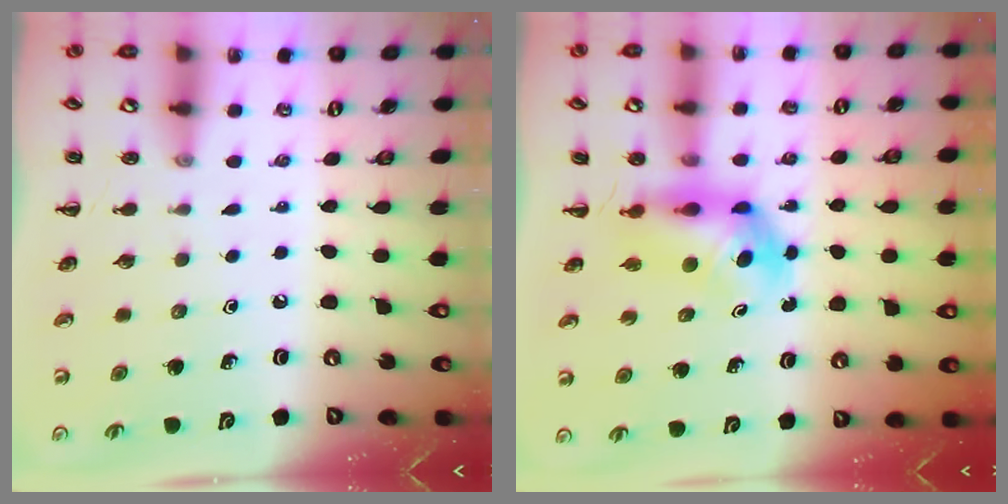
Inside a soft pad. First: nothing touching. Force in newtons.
{"total": 5.1, "press": 5.0, "slide": 0.9}